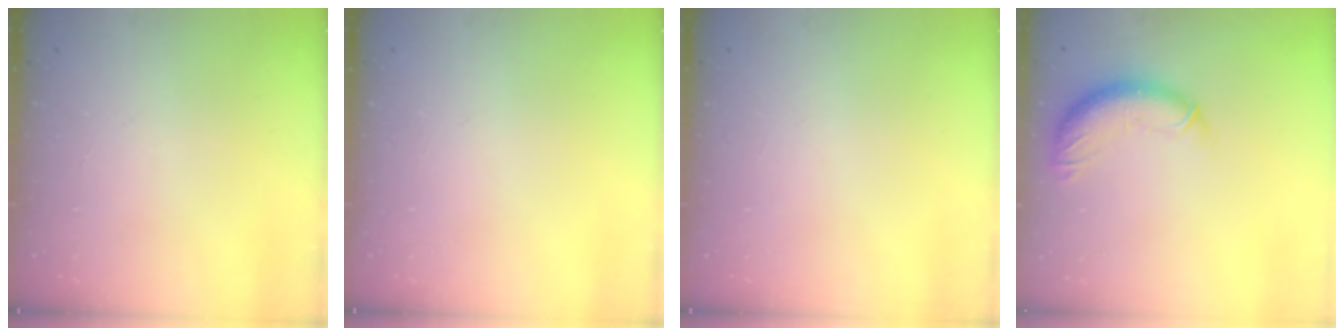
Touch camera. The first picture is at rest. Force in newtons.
{"total": 0.0}
{"total": 0.0}
{"total": 11.5, "press": 11.2, "slide": 2.6}